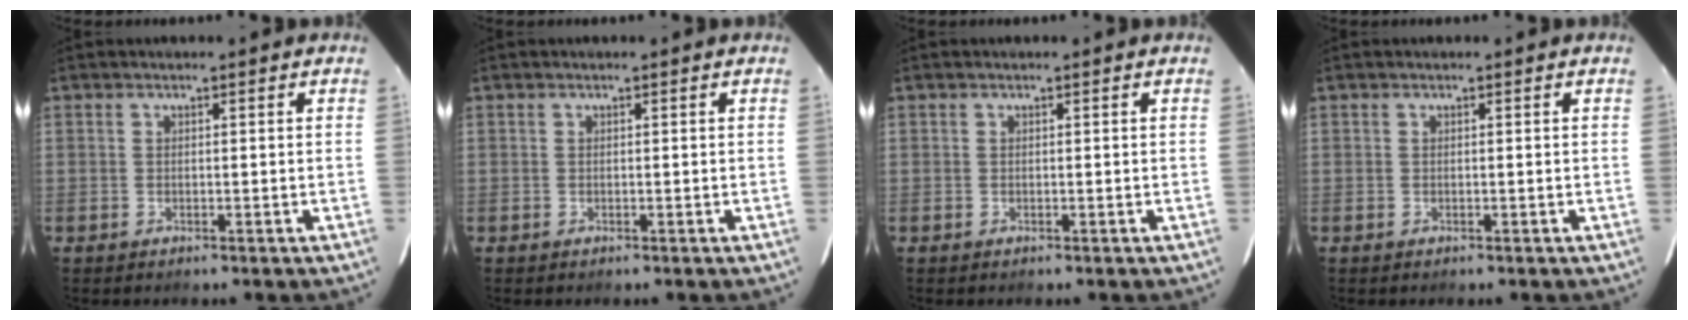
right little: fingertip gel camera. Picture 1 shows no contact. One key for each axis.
{"total": 0.0}
{"total": 0.0}
{"total": 0.0}